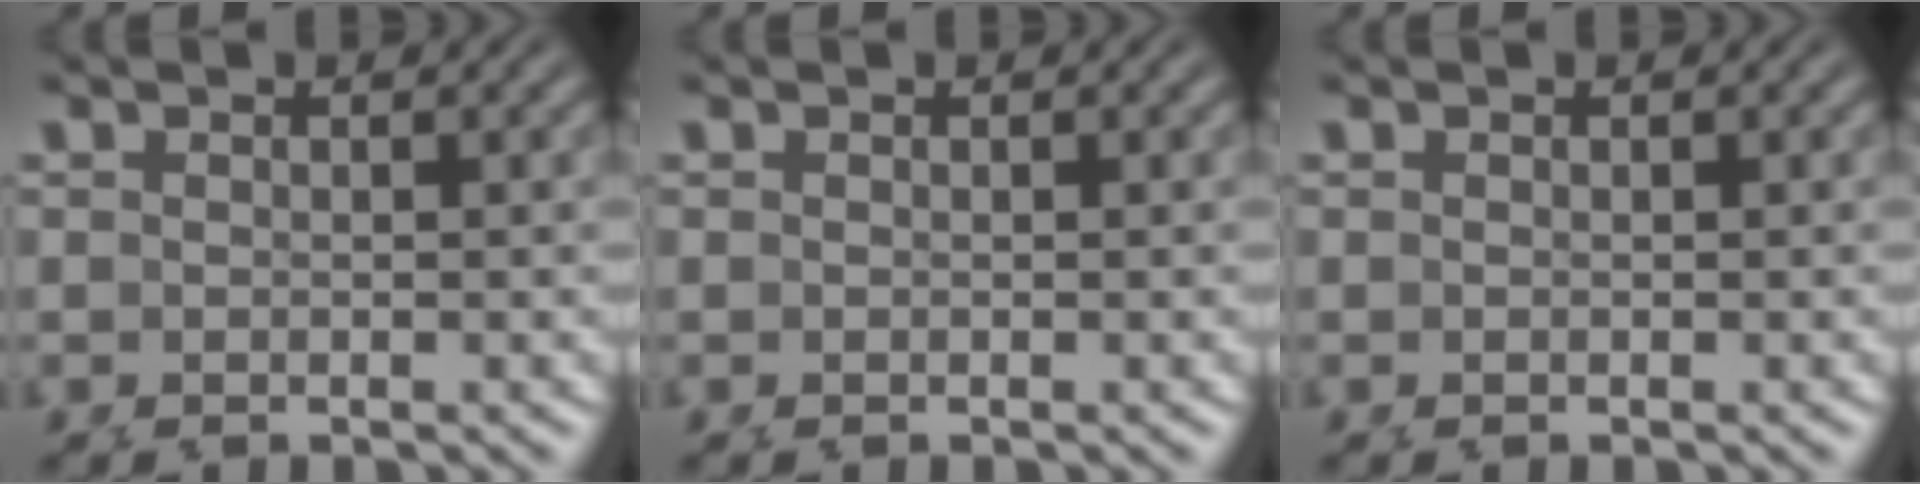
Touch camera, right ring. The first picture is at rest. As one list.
[{"total": 0.0}, {"total": 0.0}]